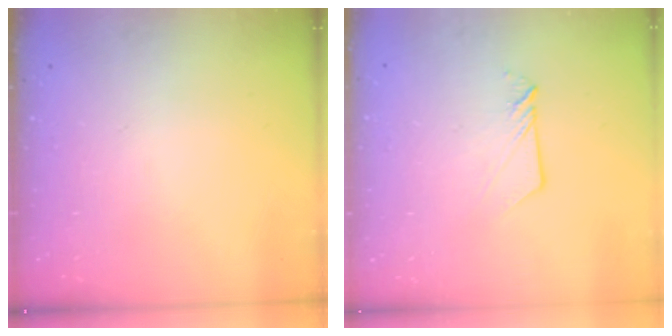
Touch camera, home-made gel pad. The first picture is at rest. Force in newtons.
{"total": 4.5, "press": 4.5, "slide": 0.3}